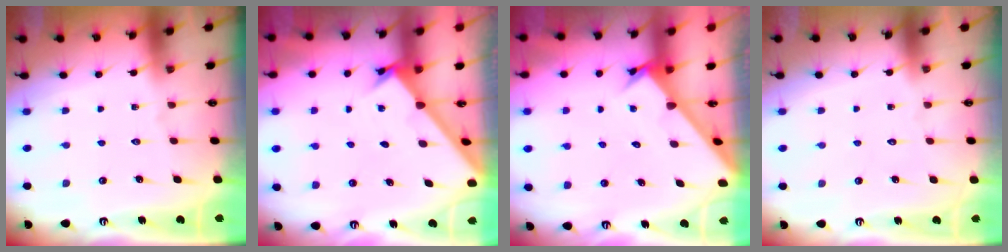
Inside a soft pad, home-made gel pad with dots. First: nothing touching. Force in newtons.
{"total": 1.6, "press": 1.6, "slide": 0.1}
{"total": 2.4, "press": 2.4, "slide": 0.1}
{"total": 1.5, "press": 1.5, "slide": 0.1}